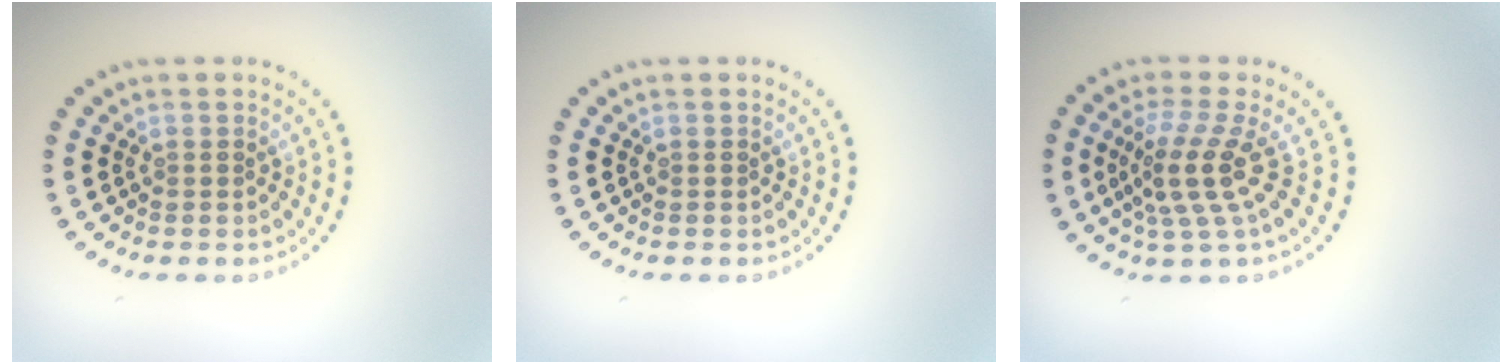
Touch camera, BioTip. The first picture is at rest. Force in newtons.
{"total": 0.0}
{"total": 3.8, "press": 2.7, "slide": 2.7}